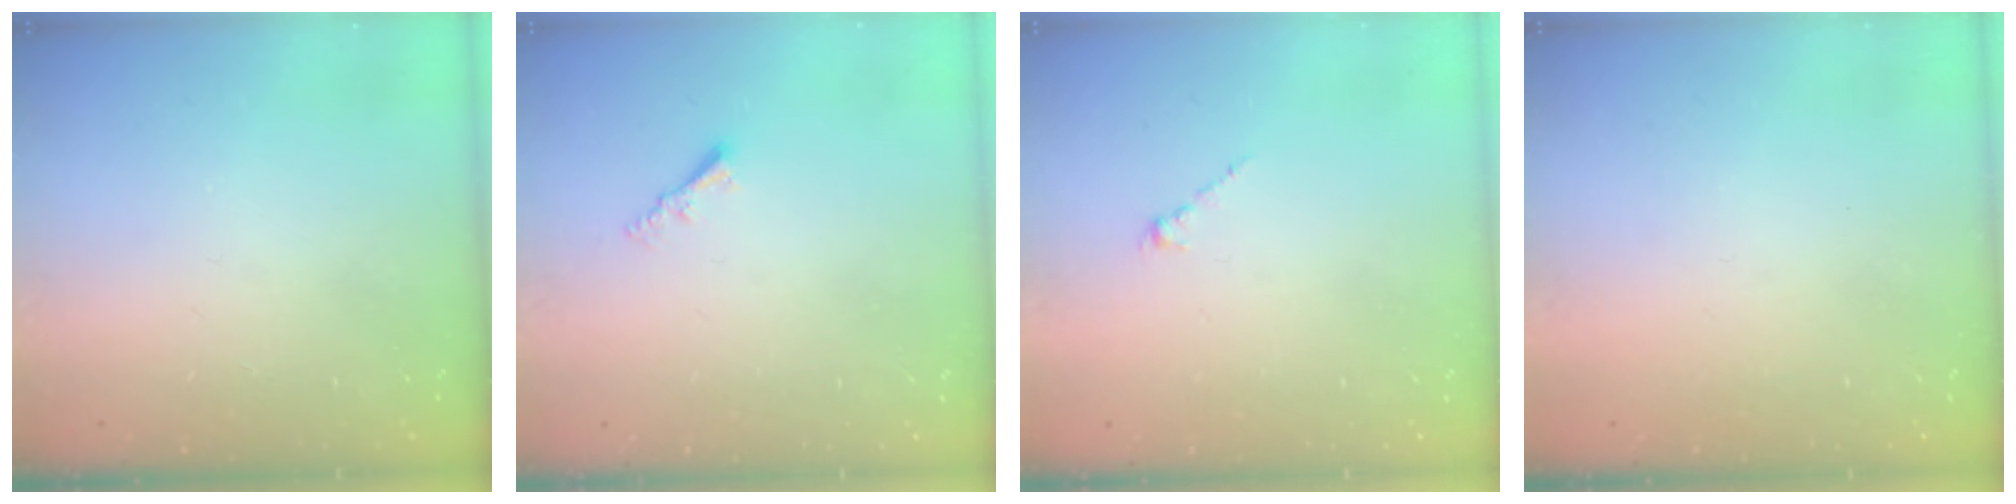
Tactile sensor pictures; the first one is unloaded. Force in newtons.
{"total": 2.0, "press": 2.0, "slide": 0.3}
{"total": 0.0}
{"total": 0.8, "press": 0.7, "slide": 0.3}